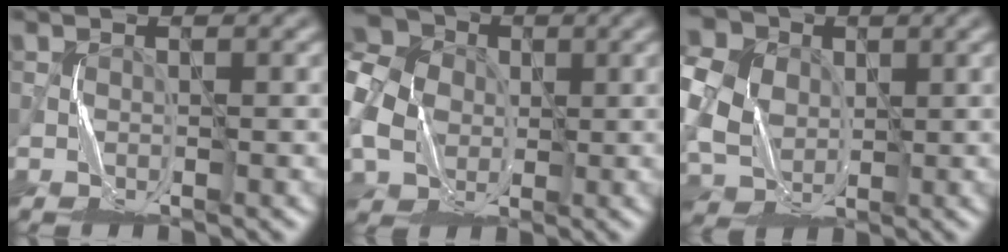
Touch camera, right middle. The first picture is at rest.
{"total": 9.0, "force": [-0.2, 7.6, 4.8], "torque": [-0.133, 0.009, -0.021]}
{"total": 12.4, "force": [2.6, 10.2, 6.5], "torque": [-0.159, 0.032, 0.022]}